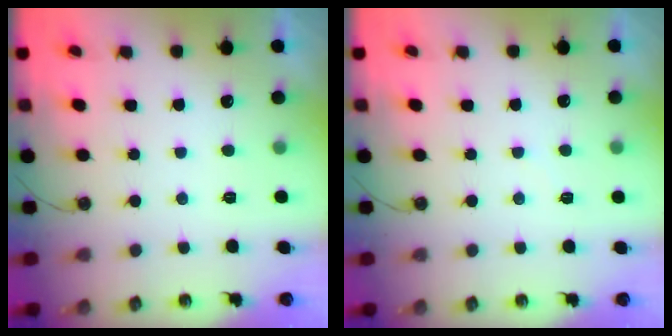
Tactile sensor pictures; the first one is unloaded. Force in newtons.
{"total": 3.5, "press": 3.5, "slide": 0.2}